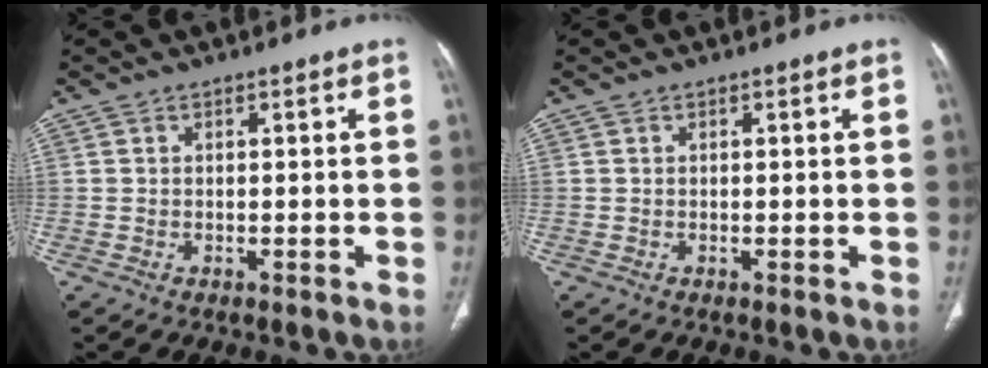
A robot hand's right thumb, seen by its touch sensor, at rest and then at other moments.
{"total": 0.0}